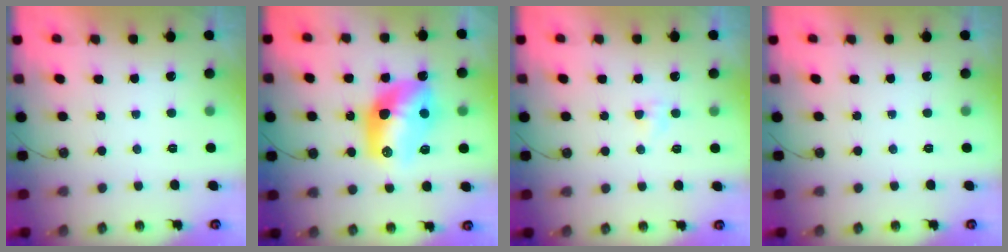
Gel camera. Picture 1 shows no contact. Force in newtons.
{"total": 14.8, "press": 14.8, "slide": 1.3}
{"total": 4.3, "press": 2.3, "slide": 3.6}
{"total": 0.0}